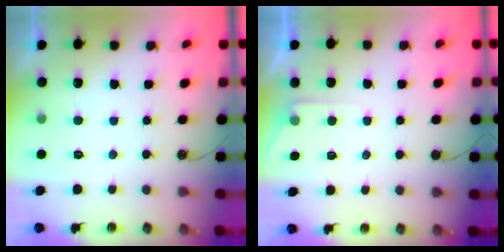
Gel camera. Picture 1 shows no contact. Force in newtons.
{"total": 4.1, "press": 4.0, "slide": 0.6}